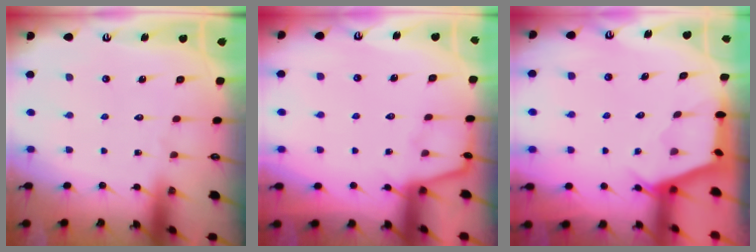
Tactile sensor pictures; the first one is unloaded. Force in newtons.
{"total": 3.0, "press": 3.0, "slide": 0.3}
{"total": 2.7, "press": 2.7, "slide": 0.3}